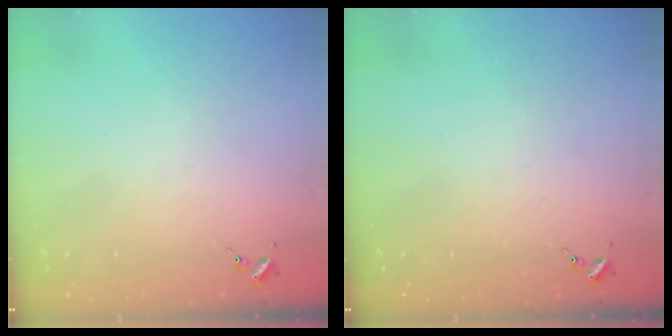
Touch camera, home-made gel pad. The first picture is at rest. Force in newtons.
{"total": 0.0}